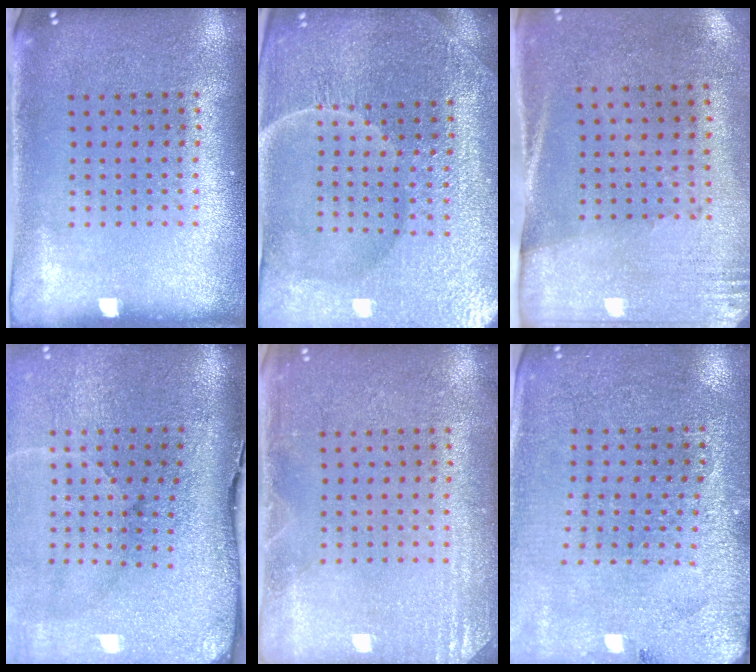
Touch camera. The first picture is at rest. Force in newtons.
{"total": 5.3, "press": 4.9, "slide": 1.8}
{"total": 2.7, "press": 2.4, "slide": 1.3}
{"total": 5.0, "press": 3.9, "slide": 3.2}
{"total": 2.2, "press": 2.1, "slide": 0.3}
{"total": 2.8, "press": 2.8, "slide": 0.2}